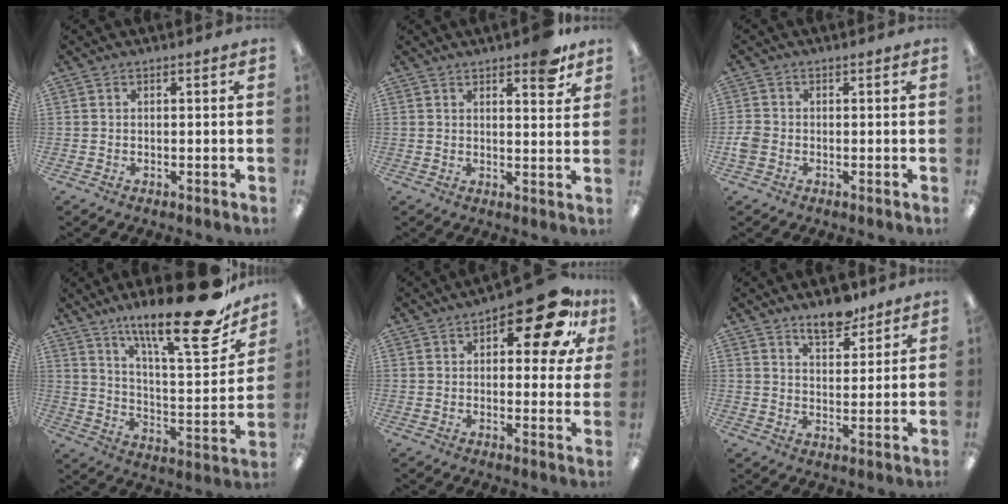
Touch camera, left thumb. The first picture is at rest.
{"total": 6.6, "force": [4.9, 2.2, 3.8], "torque": [-0.039, -0.028, 0.079]}
{"total": 3.0, "force": [-0.9, 2.4, 1.6], "torque": [-0.024, 0.008, -0.015]}
{"total": 24.0, "force": [17.2, 5.6, 15.7], "torque": [-0.231, -0.118, 0.272]}
{"total": 16.6, "force": [8.4, 6.8, 12.5], "torque": [-0.160, -0.037, 0.131]}
{"total": 7.8, "force": [6.3, 3.4, 3.1], "torque": [-0.030, -0.040, 0.109]}